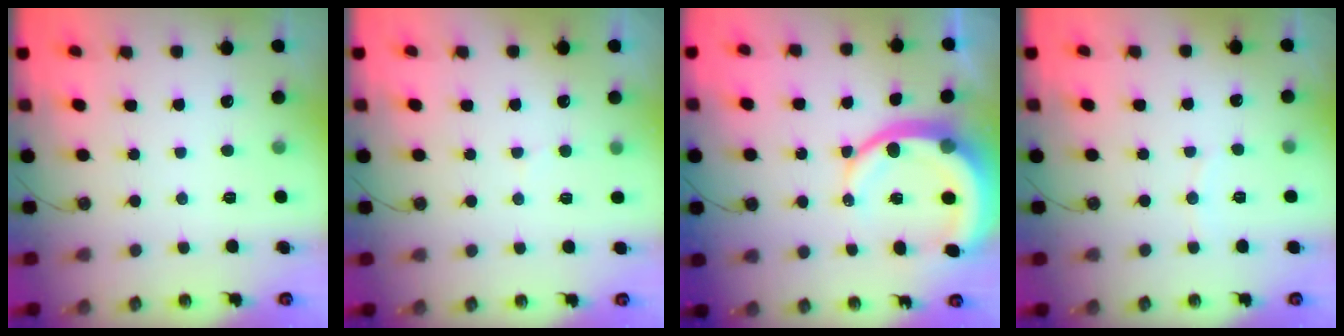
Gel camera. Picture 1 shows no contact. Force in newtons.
{"total": 4.9, "press": 4.8, "slide": 1.3}
{"total": 12.9, "press": 12.8, "slide": 1.6}
{"total": 3.0, "press": 3.0, "slide": 0.2}